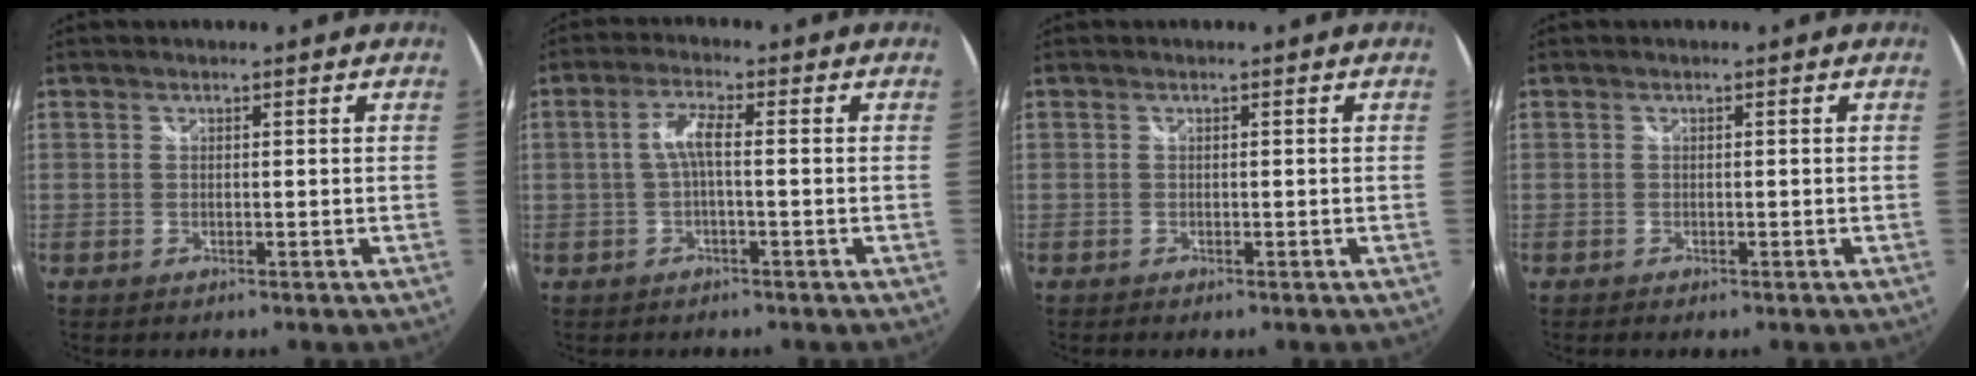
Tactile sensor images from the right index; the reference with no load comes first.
{"total": 3.8, "force": [-0.5, 0.5, 3.7], "torque": [-0.077, 0.008, -0.010]}
{"total": 0.6, "force": [-0.4, 0.4, 0.2], "torque": [-0.008, -0.004, -0.010]}
{"total": 0.8, "force": [-0.6, 0.5, 0.3], "torque": [-0.010, -0.005, -0.012]}